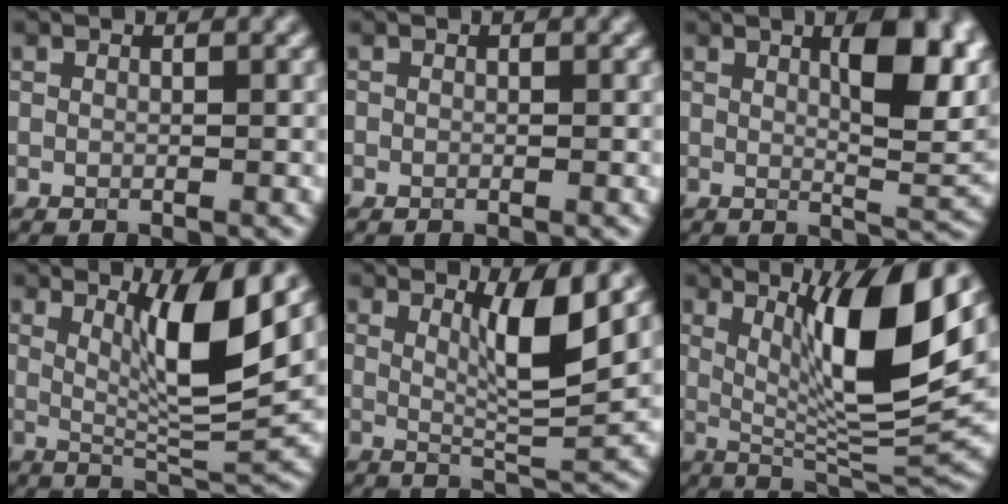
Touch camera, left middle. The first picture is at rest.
{"total": 0.0}
{"total": 7.7, "force": [2.4, 2.4, 6.9], "torque": [-0.088, 0.003, 0.046]}
{"total": 6.9, "force": [2.4, 1.3, 6.3], "torque": [-0.103, -0.013, 0.050]}
{"total": 4.9, "force": [1.9, 0.9, 4.5], "torque": [-0.072, -0.010, 0.041]}
{"total": 10.4, "force": [3.5, 2.3, 9.6], "torque": [-0.145, -0.018, 0.074]}